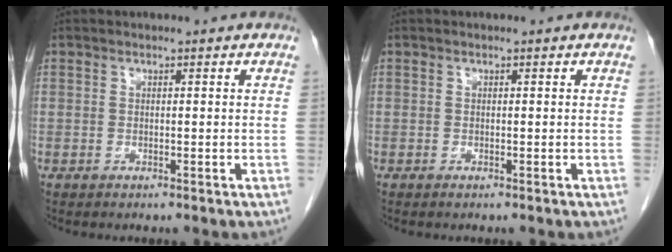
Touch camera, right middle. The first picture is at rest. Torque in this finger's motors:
{"motor_torque": [-0.15, 0.17, -0.09, -0.01]}